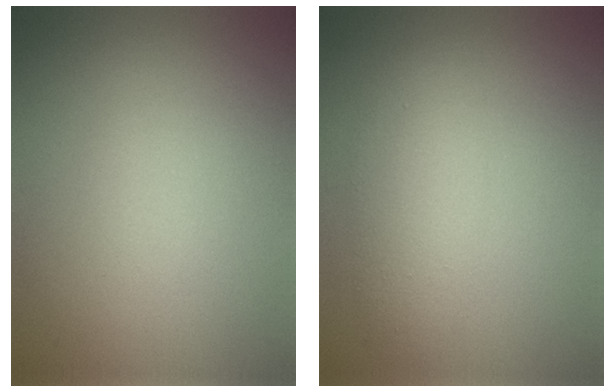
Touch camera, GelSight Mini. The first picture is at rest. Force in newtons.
{"total": 3.2, "press": 3.2, "slide": 0.1}